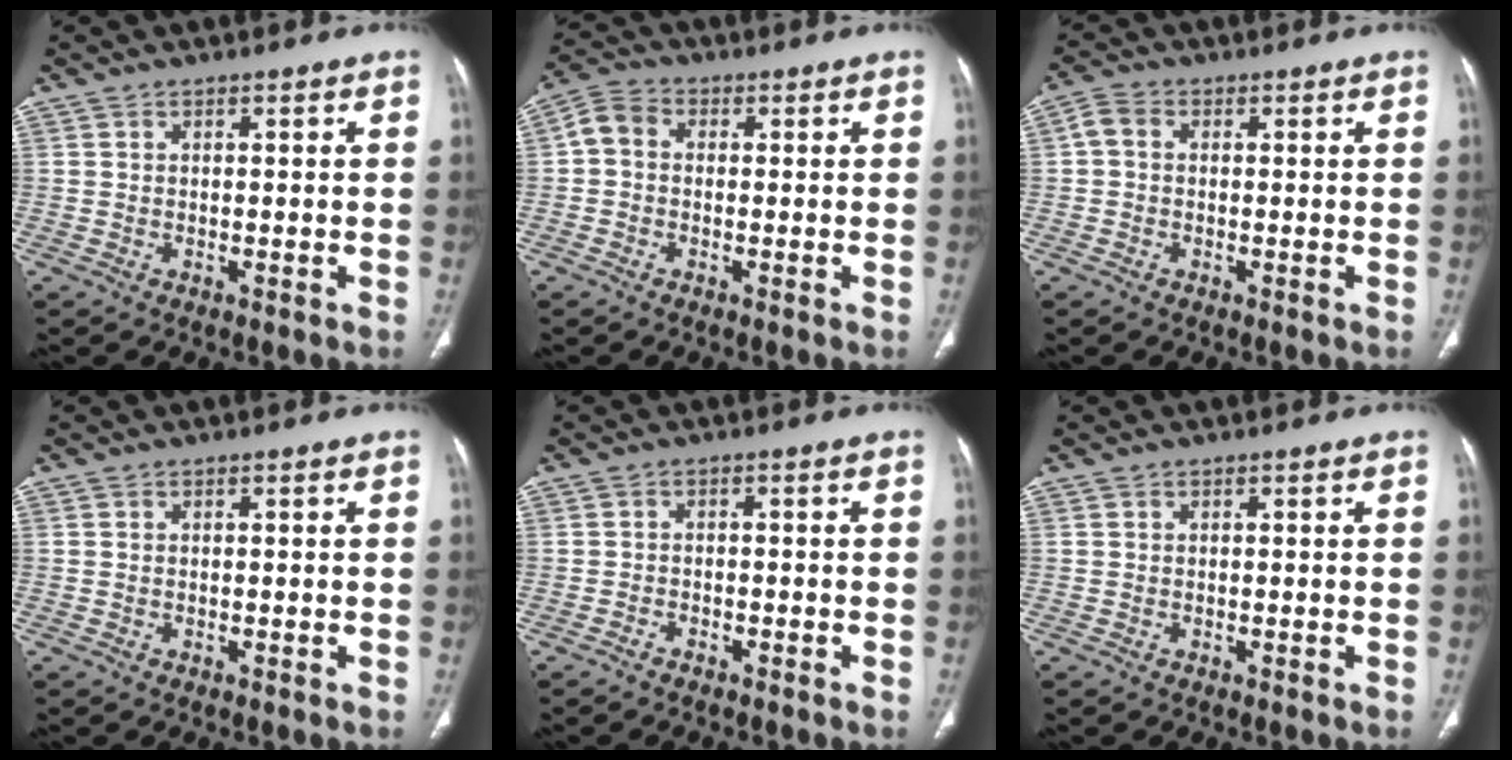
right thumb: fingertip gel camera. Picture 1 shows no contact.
{"total": 4.5, "force": [0.2, 3.5, 2.7], "torque": [-0.047, 0.012, -0.011]}
{"total": 2.9, "force": [0.3, 2.2, 1.9], "torque": [-0.037, 0.007, -0.003]}
{"total": 0.0}
{"total": 1.2, "force": [-1.1, 0.4, 0.5], "torque": [-0.014, 0.006, -0.017]}
{"total": 0.0}